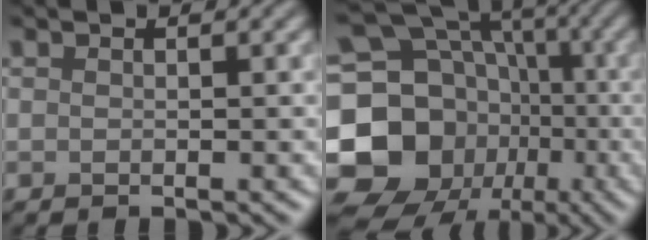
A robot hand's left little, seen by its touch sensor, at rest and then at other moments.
{"total": 18.1, "force": [-5.0, 15.5, 7.8], "torque": [-0.166, 0.000, -0.107]}